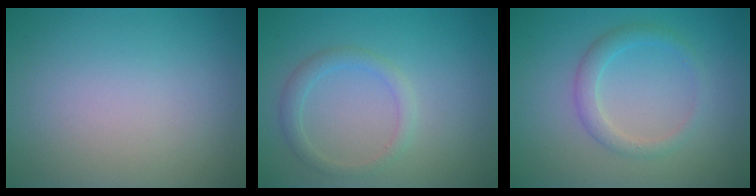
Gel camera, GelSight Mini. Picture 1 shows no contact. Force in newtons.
{"total": 1.8, "press": 1.8, "slide": 0.2}
{"total": 2.1, "press": 2.1, "slide": 0.1}